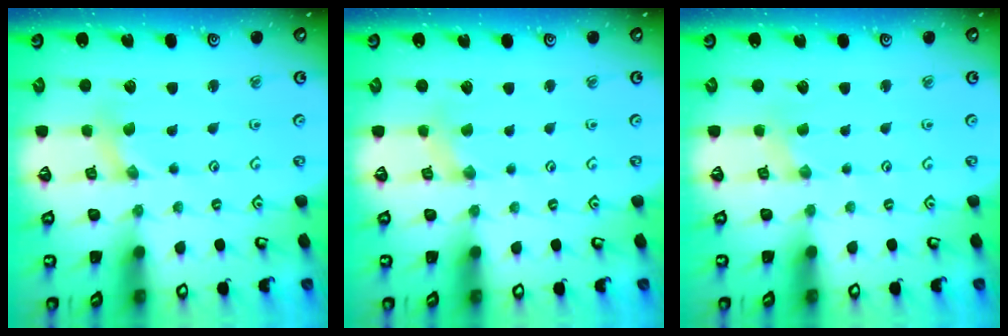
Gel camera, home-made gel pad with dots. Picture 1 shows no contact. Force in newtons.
{"total": 0.6, "press": 0.6, "slide": 0.2}
{"total": 0.0}